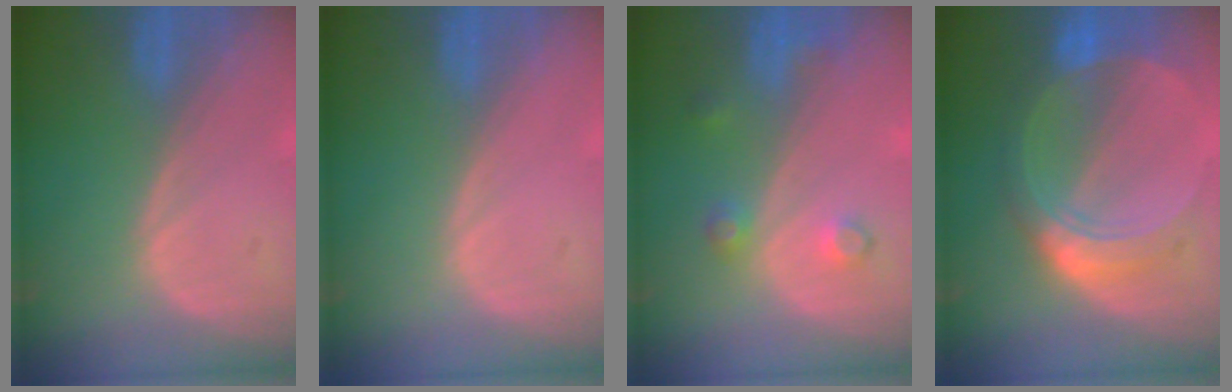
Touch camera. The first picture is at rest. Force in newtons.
{"total": 0.0}
{"total": 3.7, "press": 3.4, "slide": 1.5}
{"total": 8.4, "press": 8.3, "slide": 0.7}